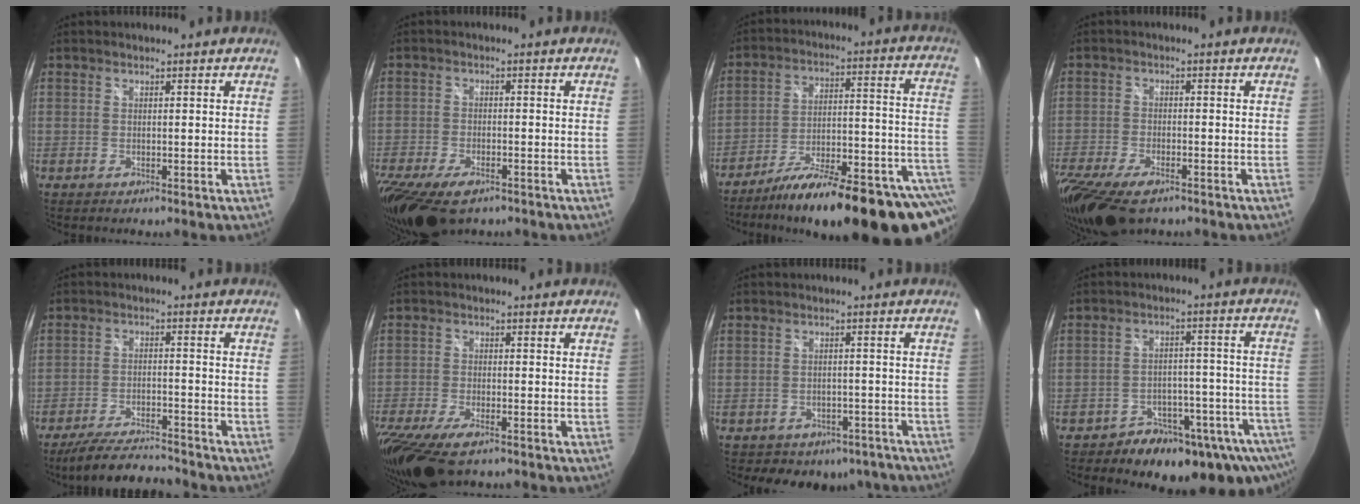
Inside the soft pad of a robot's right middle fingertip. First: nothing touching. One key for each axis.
{"total": 13.3, "fx": -9.0, "fy": 5.9, "fz": 7.8, "tx": -0.193, "ty": -0.049, "tz": -0.158}
{"total": 28.2, "fx": -21.2, "fy": 6.6, "fz": 17.4, "tx": -0.214, "ty": -0.040, "tz": -0.294}
{"total": 14.7, "fx": -10.2, "fy": 5.9, "fz": 8.8, "tx": -0.213, "ty": -0.060, "tz": -0.179}
{"total": 11.5, "fx": -10.5, "fy": 1.6, "fz": 4.6, "tx": -0.110, "ty": -0.012, "tz": -0.171}
{"total": 13.2, "fx": -9.0, "fy": 4.7, "fz": 8.4, "tx": -0.202, "ty": -0.059, "tz": -0.164}
{"total": 11.2, "fx": -8.2, "fy": 6.9, "fz": 3.4, "tx": -0.076, "ty": 0.010, "tz": -0.089}
{"total": 15.7, "fx": -11.9, "fy": 7.4, "fz": 7.2, "tx": -0.107, "ty": -0.008, "tz": -0.154}